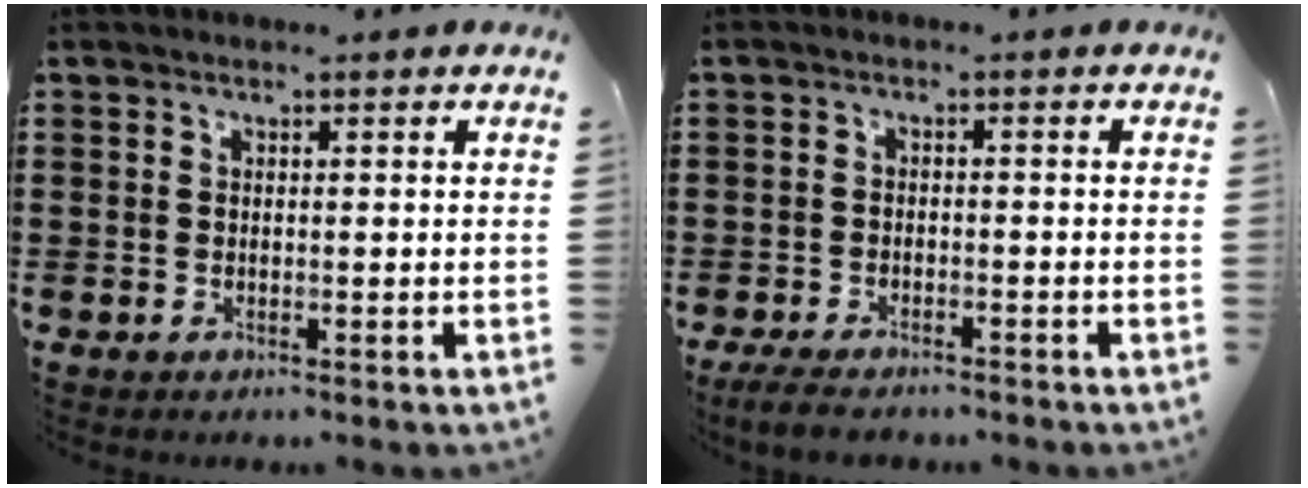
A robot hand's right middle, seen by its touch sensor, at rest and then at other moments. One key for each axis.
{"total": 3.2, "fx": -2.9, "fy": 0.7, "fz": 1.1, "tx": -0.033, "ty": -0.001, "tz": -0.063}